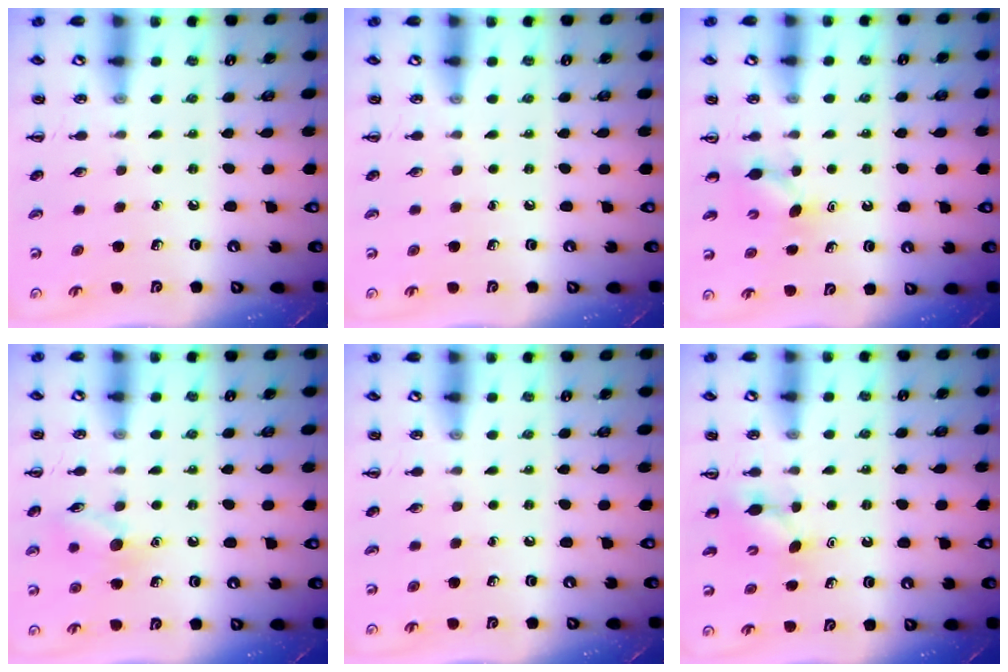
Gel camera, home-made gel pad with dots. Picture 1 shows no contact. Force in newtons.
{"total": 0.0}
{"total": 3.5, "press": 3.3, "slide": 1.0}
{"total": 9.1, "press": 9.0, "slide": 1.3}
{"total": 0.0}
{"total": 4.3, "press": 4.1, "slide": 1.3}